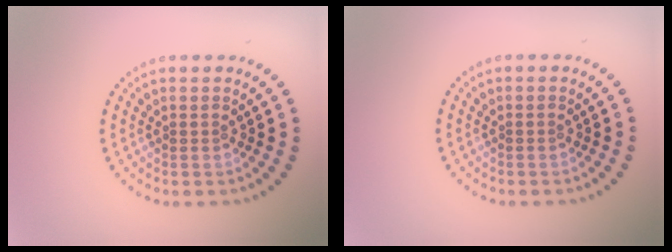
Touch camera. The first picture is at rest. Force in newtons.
{"total": 0.0}